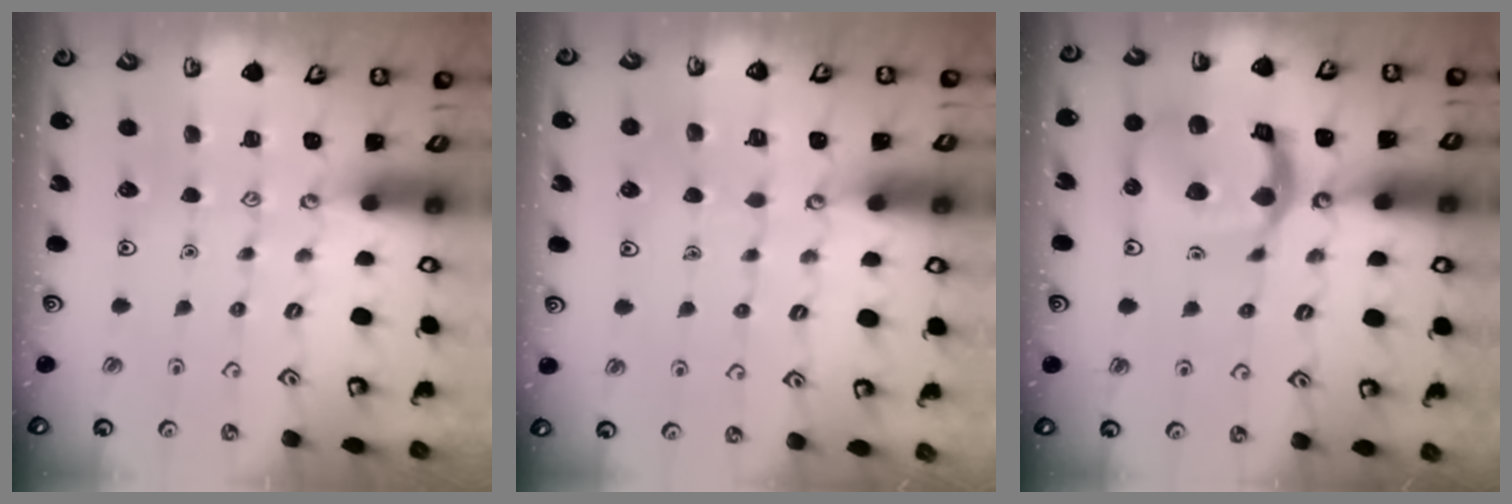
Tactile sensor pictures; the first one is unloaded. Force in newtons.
{"total": 4.3, "press": 4.3, "slide": 0.4}
{"total": 17.6, "press": 17.5, "slide": 2.1}